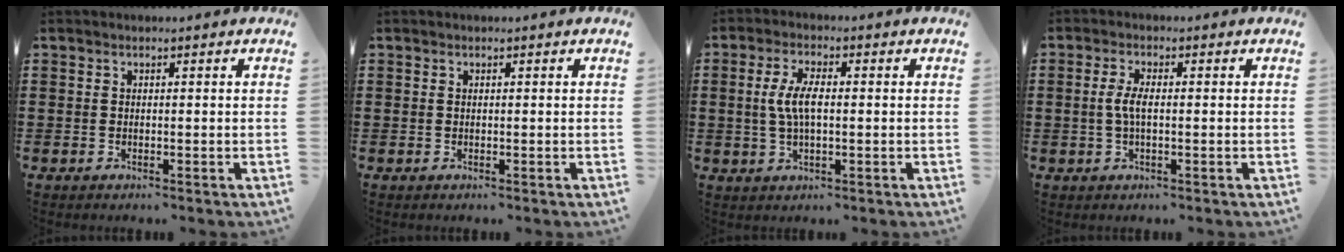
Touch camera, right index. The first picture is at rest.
{"total": 0.0}
{"total": 5.4, "force": [0.1, 1.9, 5.1], "torque": [-0.118, -0.002, -0.007]}
{"total": 3.2, "force": [-0.2, 0.9, 3.0], "torque": [-0.070, -0.004, -0.010]}